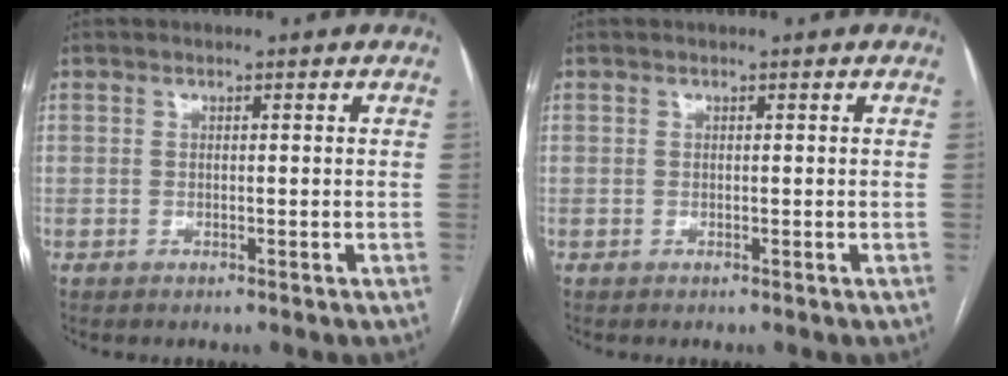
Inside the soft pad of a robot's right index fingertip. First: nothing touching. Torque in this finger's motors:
{"motor_torque": [0.00, 0.00, 0.00, 0.00]}